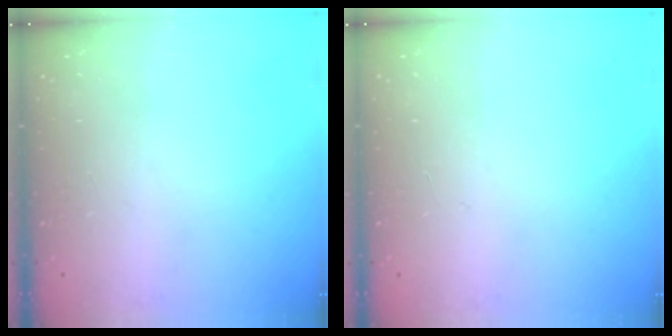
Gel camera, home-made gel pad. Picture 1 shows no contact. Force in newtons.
{"total": 0.0}